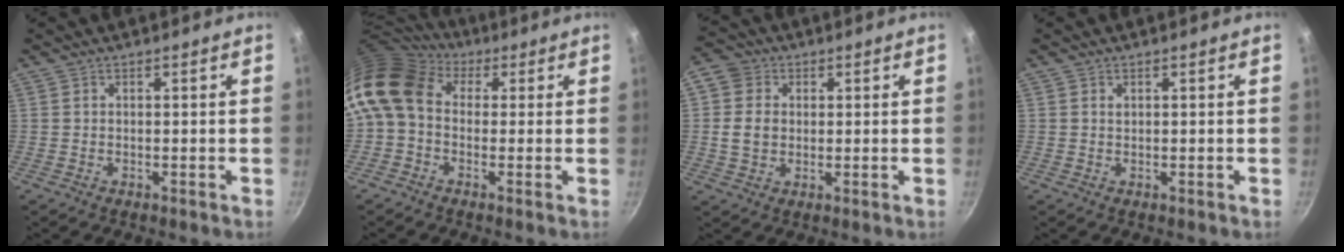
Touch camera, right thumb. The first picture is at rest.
{"total": 12.3, "force": [1.9, 9.3, 7.9], "torque": [-0.152, 0.024, 0.012]}
{"total": 7.0, "force": [0.8, 6.0, 3.6], "torque": [-0.039, 0.002, 0.004]}
{"total": 0.6, "force": [0.3, 0.4, 0.3], "torque": [-0.004, -0.001, 0.005]}